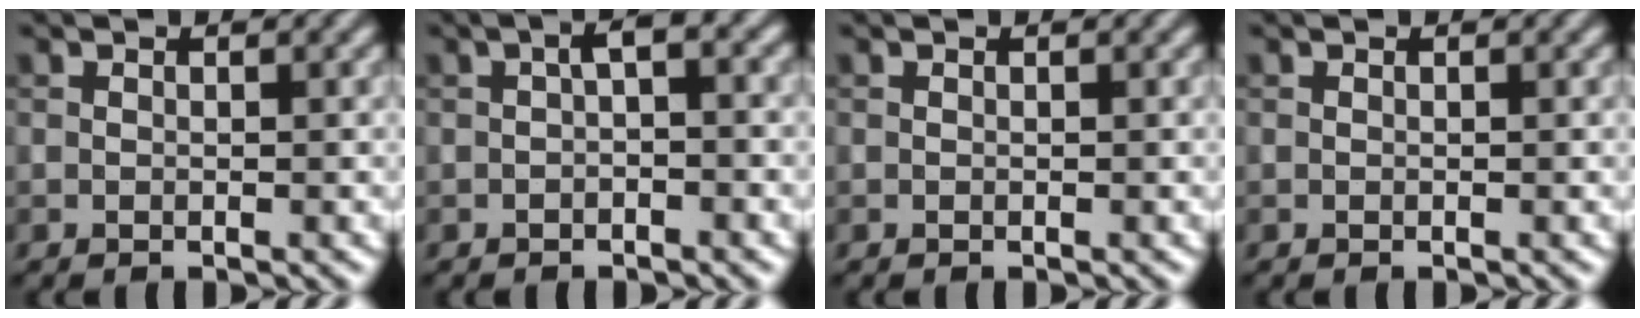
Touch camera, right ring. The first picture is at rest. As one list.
[{"total": 1.7, "force": [-0.1, 0.6, 1.6], "torque": [-0.027, 0.007, -0.004]}, {"total": 0.0}, {"total": 0.0}]